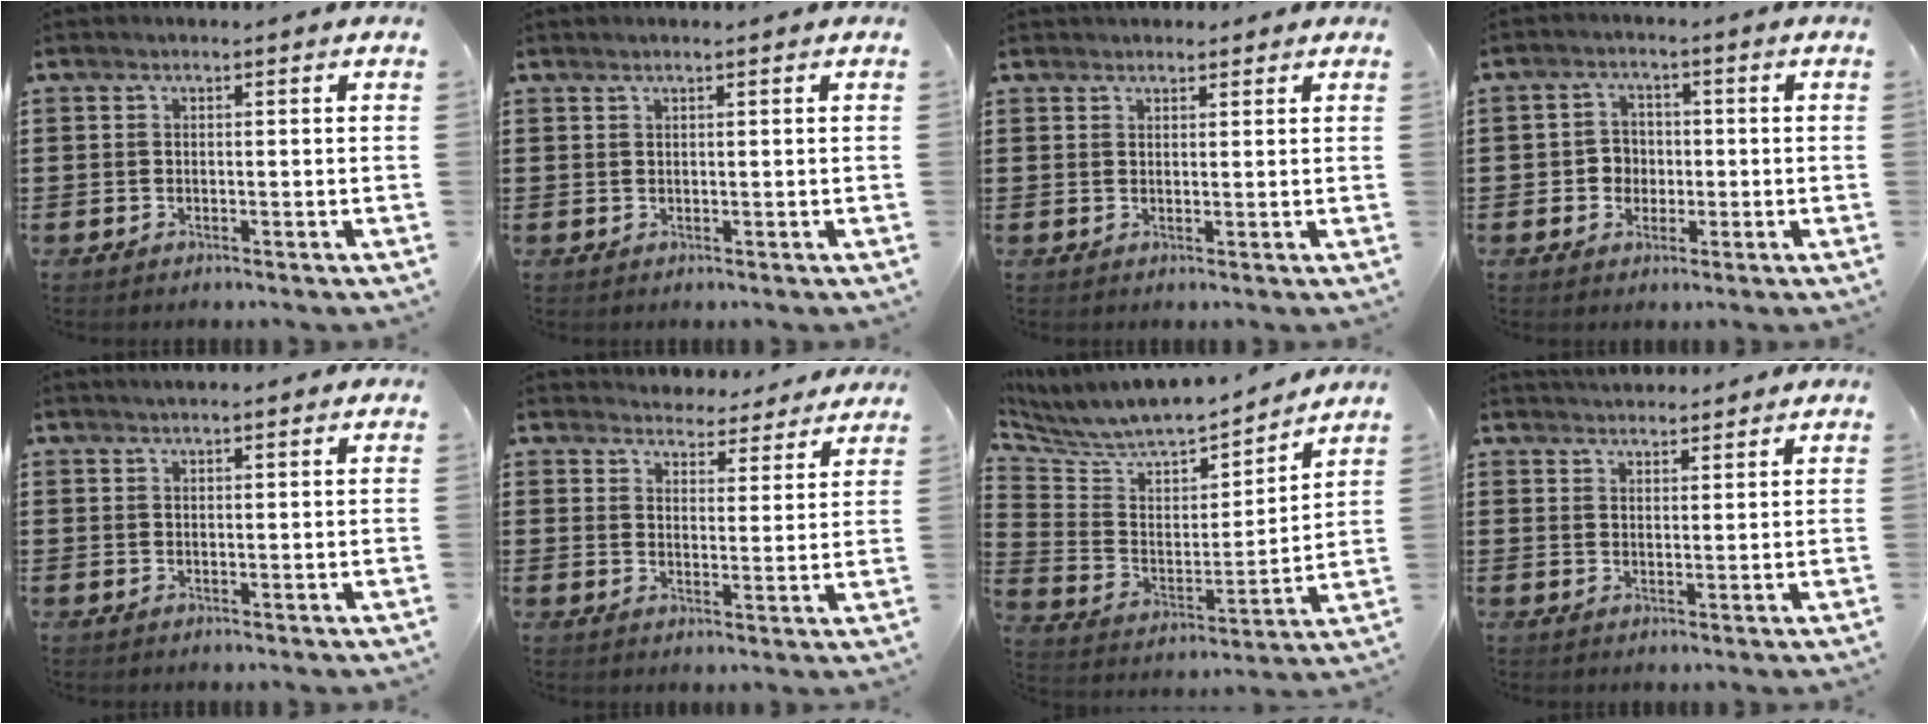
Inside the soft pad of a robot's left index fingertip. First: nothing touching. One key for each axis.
{"total": 0.6, "fx": 0.4, "fy": -0.1, "fz": 0.4, "tx": -0.006, "ty": -0.002, "tz": 0.008}
{"total": 1.8, "fx": 1.6, "fy": 0.7, "fz": 0.2, "tx": -0.007, "ty": 0.005, "tz": 0.032}
{"total": 3.4, "fx": -0.7, "fy": 3.1, "fz": 1.2, "tx": -0.034, "ty": 0.007, "tz": -0.018}
{"total": 1.4, "fx": 1.2, "fy": 0.2, "fz": 0.7, "tx": -0.013, "ty": 0.003, "tz": 0.023}
{"total": 4.4, "fx": 4.4, "fy": 0.5, "fz": -0.1, "tx": -0.010, "ty": -0.027, "tz": 0.076}
{"total": 6.9, "fx": 6.6, "fy": 1.8, "fz": 1.2, "tx": -0.063, "ty": -0.057, "tz": 0.110}
{"total": 3.0, "fx": 3.0, "fy": 0.5, "fz": 0.1, "tx": -0.009, "ty": -0.006, "tz": 0.057}